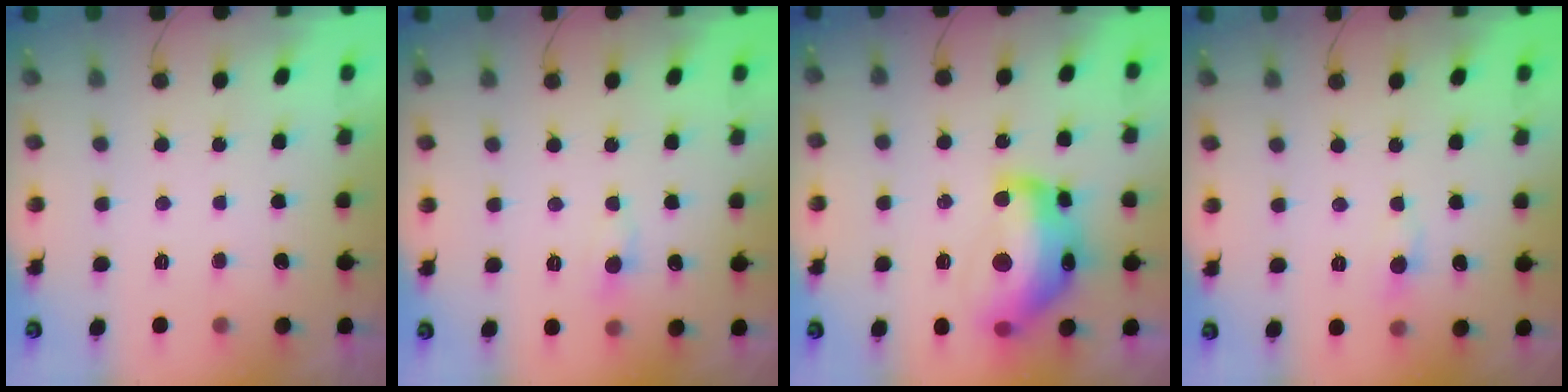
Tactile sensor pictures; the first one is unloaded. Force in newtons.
{"total": 4.0, "press": 3.9, "slide": 0.5}
{"total": 18.7, "press": 18.6, "slide": 1.7}
{"total": 4.9, "press": 4.9, "slide": 0.6}